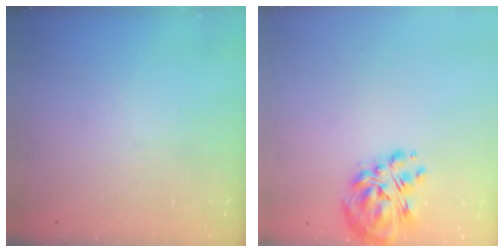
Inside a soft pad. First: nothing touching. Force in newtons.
{"total": 11.2, "press": 10.8, "slide": 3.3}